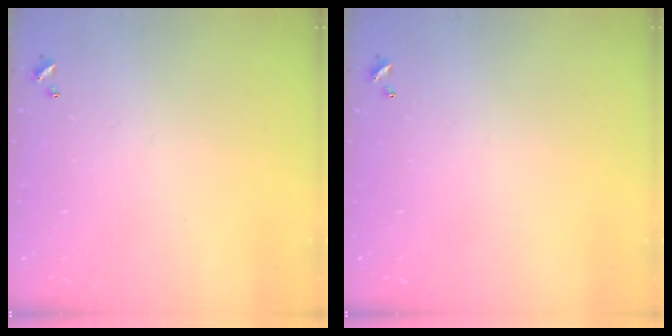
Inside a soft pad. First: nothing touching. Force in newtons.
{"total": 0.0}